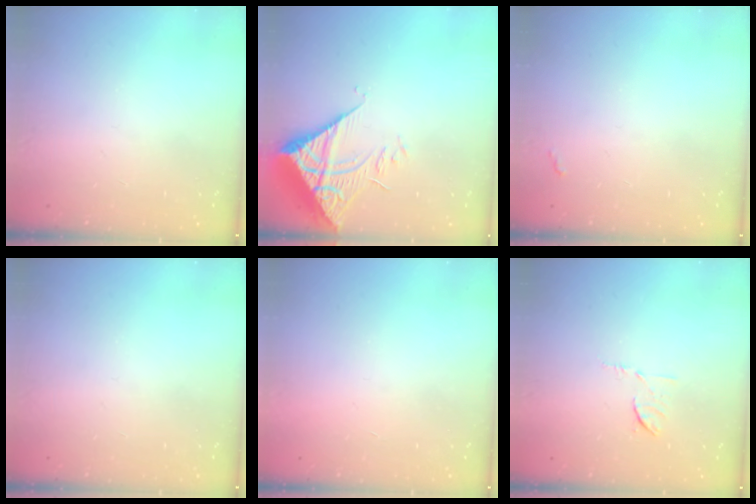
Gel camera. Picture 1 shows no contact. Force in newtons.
{"total": 9.3, "press": 9.2, "slide": 1.2}
{"total": 2.8, "press": 2.8, "slide": 0.4}
{"total": 0.0}
{"total": 1.7, "press": 1.7, "slide": 0.1}
{"total": 6.1, "press": 6.1, "slide": 0.7}